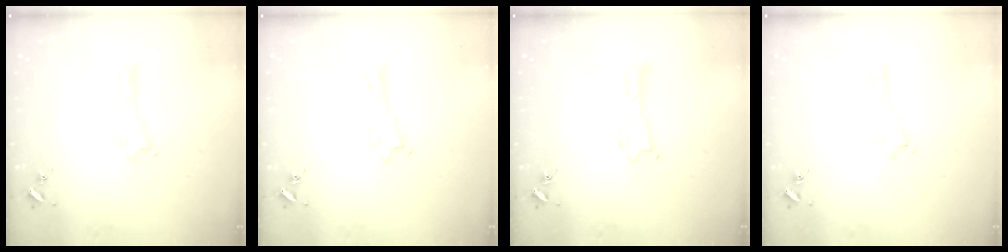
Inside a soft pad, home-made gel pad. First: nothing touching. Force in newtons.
{"total": 0.7, "press": 0.6, "slide": 0.2}
{"total": 1.2, "press": 1.2, "slide": 0.2}
{"total": 0.0}